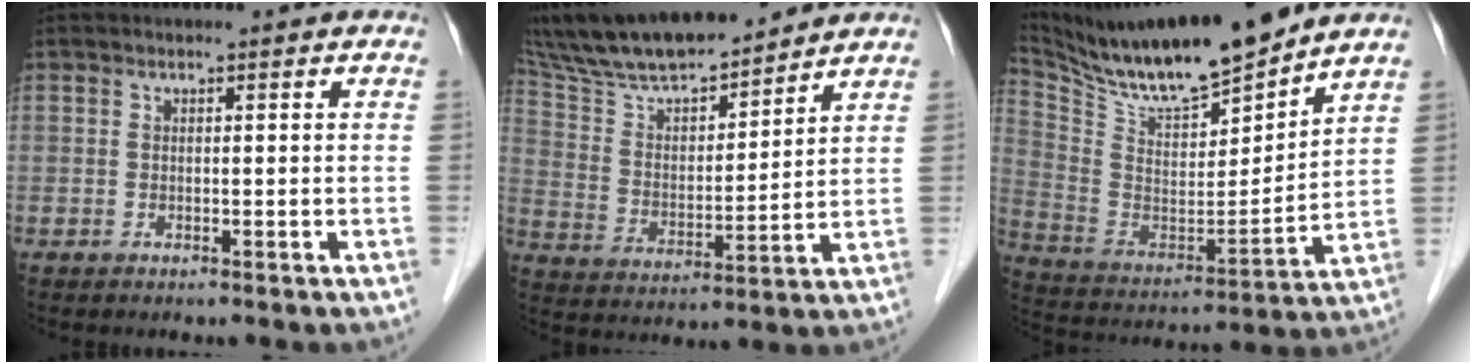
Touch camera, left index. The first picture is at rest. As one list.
[{"total": 17.1, "force": [15.1, 2.9, 7.6], "torque": [-0.143, 0.017, 0.275]}, {"total": 18.3, "force": [16.2, 1.7, 8.4], "torque": [-0.165, -0.015, 0.292]}]